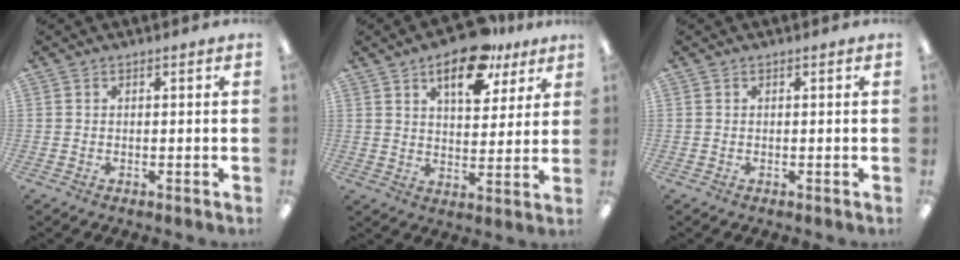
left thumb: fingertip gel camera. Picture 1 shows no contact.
{"total": 13.4, "force": [8.8, 6.3, 8.0], "torque": [-0.107, -0.039, 0.147]}
{"total": 0.0}